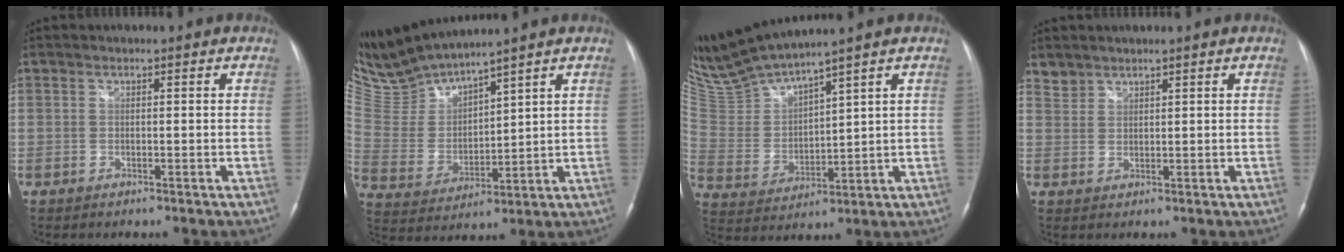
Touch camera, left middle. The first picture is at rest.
{"total": 9.2, "force": [9.1, -0.7, 1.5], "torque": [-0.060, -0.004, 0.206]}
{"total": 11.2, "force": [10.3, -0.6, 4.3], "torque": [-0.105, -0.002, 0.216]}
{"total": 2.2, "force": [1.9, 0.9, -0.3], "torque": [0.008, 0.009, 0.038]}